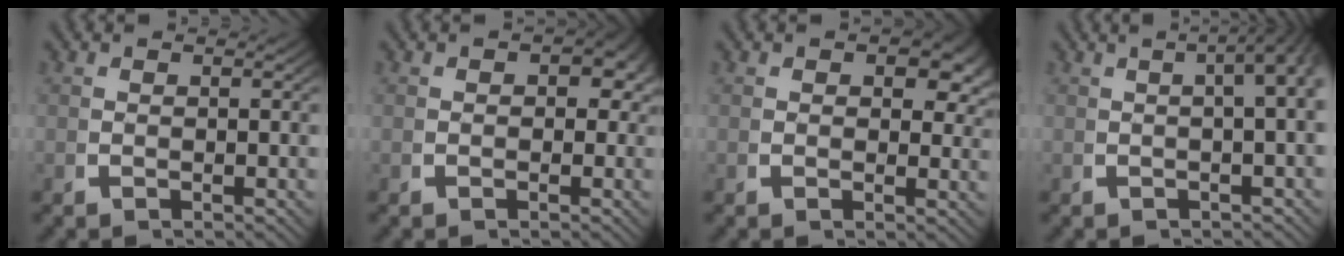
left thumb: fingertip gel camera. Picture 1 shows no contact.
{"total": 2.1, "force": [0.0, 1.5, 1.4], "torque": [-0.016, -0.003, -0.004]}
{"total": 2.7, "force": [1.0, 1.5, 2.0], "torque": [-0.019, -0.008, 0.011]}
{"total": 7.8, "force": [2.3, 3.9, 6.4], "torque": [-0.061, 0.037, 0.014]}